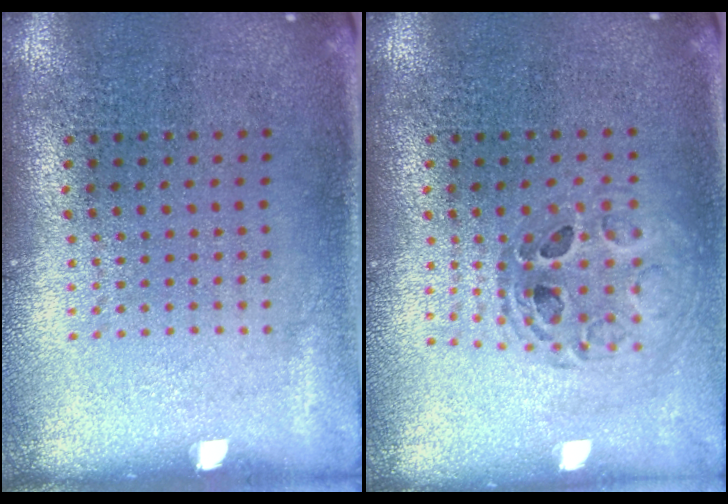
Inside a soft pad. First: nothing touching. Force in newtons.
{"total": 0.8, "press": 0.7, "slide": 0.2}